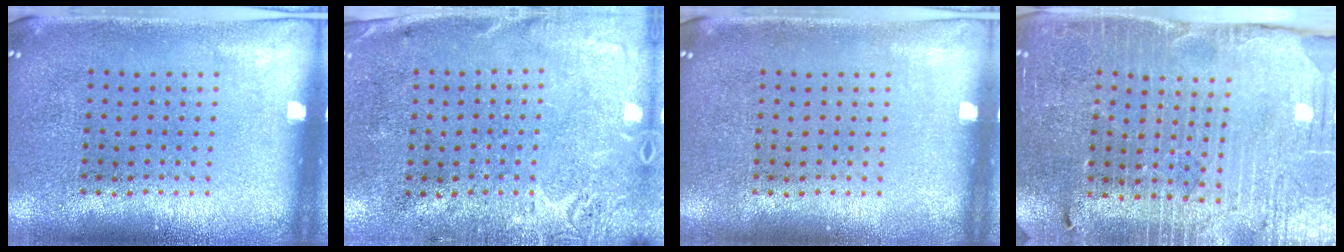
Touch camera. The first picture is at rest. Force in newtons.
{"total": 2.7, "press": 2.2, "slide": 1.7}
{"total": 0.0}
{"total": 3.5, "press": 3.4, "slide": 0.6}